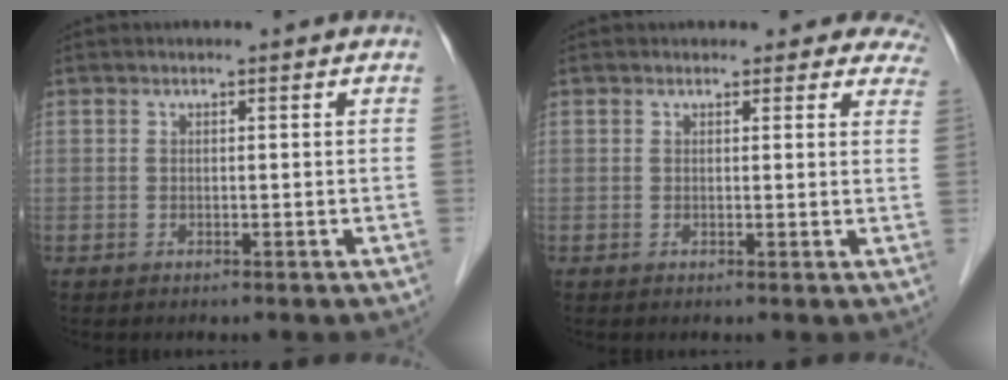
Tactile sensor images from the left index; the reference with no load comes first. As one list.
[{"total": 4.4, "force": [3.8, 2.3, -0.1], "torque": [0.029, -0.010, 0.013]}]